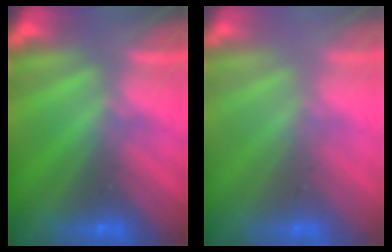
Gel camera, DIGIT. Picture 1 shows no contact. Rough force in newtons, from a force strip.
{"total": 2.7}